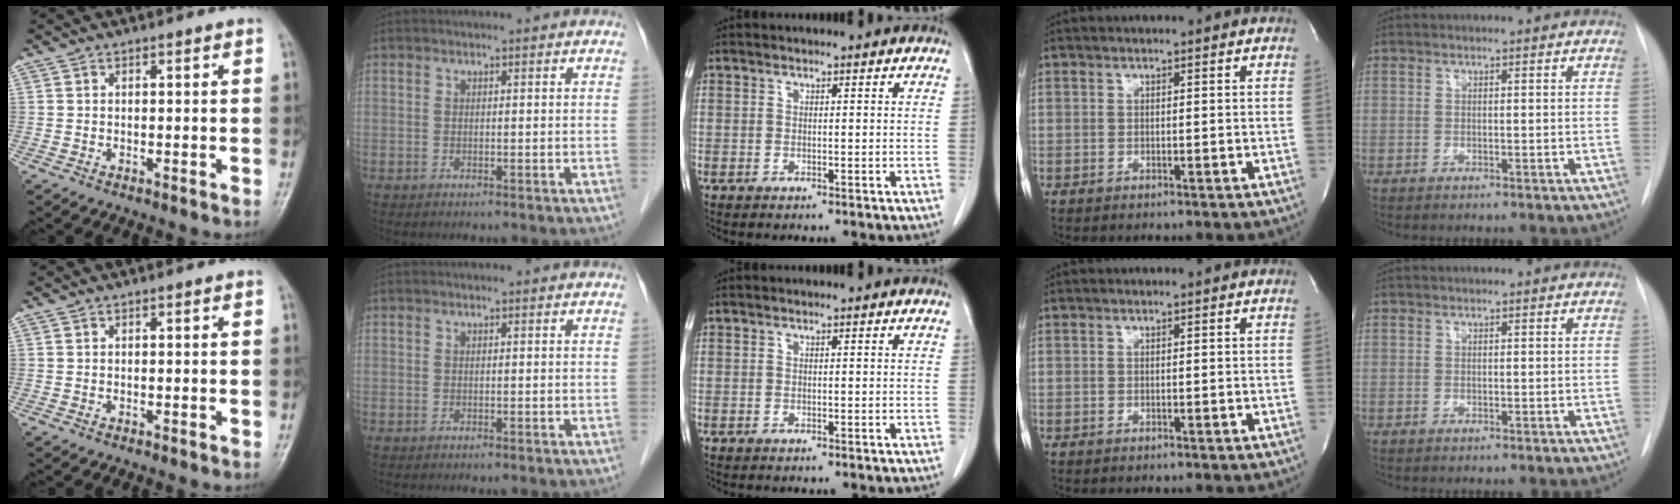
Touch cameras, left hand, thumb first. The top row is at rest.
{}